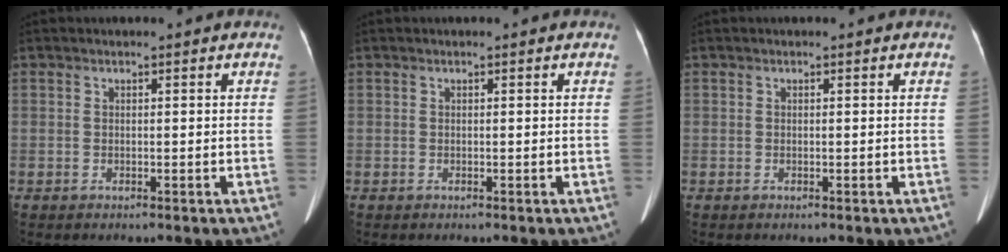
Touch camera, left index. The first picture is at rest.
{"total": 0.0}
{"total": 0.0}